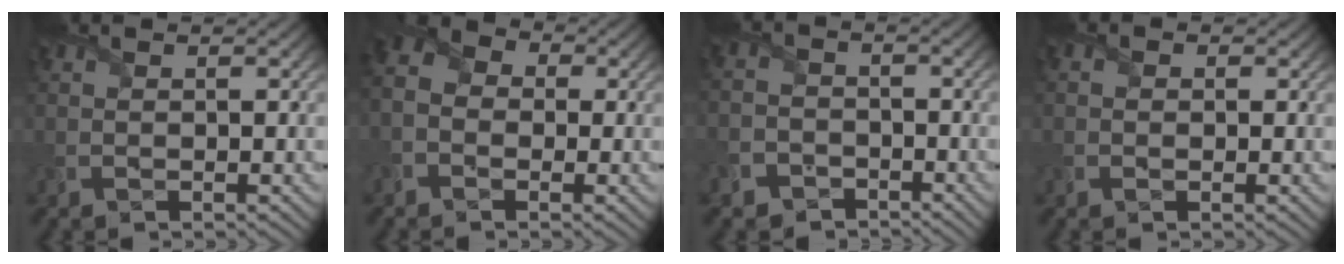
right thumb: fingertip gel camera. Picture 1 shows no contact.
{"total": 5.9, "force": [-1.6, 4.9, 3.0], "torque": [-0.080, -0.001, -0.040]}
{"total": 4.6, "force": [-3.2, 3.3, 0.5], "torque": [-0.017, -0.003, -0.074]}
{"total": 1.1, "force": [-0.2, 1.0, 0.4], "torque": [-0.013, 0.000, -0.003]}